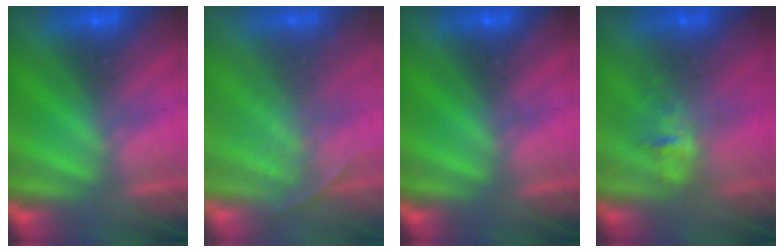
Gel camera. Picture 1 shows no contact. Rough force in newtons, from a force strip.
{"total": 1.8}
{"total": 0.0}
{"total": 2.8}